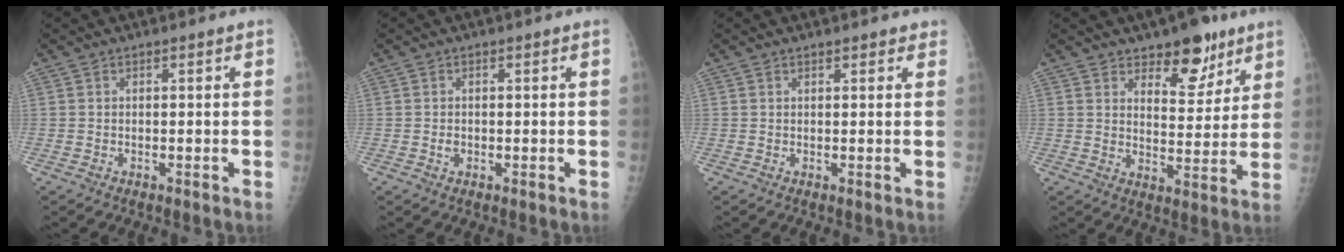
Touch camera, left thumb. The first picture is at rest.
{"total": 1.1, "force": [-0.2, 0.9, 0.6], "torque": [-0.007, 0.001, -0.002]}
{"total": 1.5, "force": [1.2, 0.7, 0.5], "torque": [0.007, -0.003, 0.012]}
{"total": 10.2, "force": [6.9, 4.9, 5.7], "torque": [-0.046, -0.045, 0.105]}